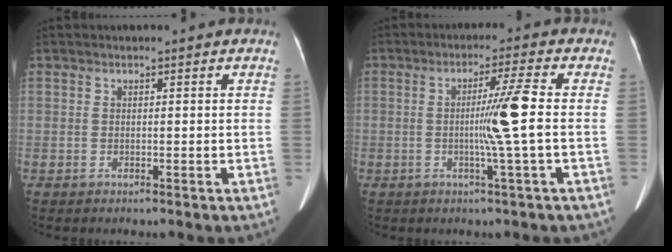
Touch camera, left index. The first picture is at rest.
{"total": 6.2, "force": [-0.5, -1.5, 6.0], "torque": [-0.109, -0.003, -0.011]}